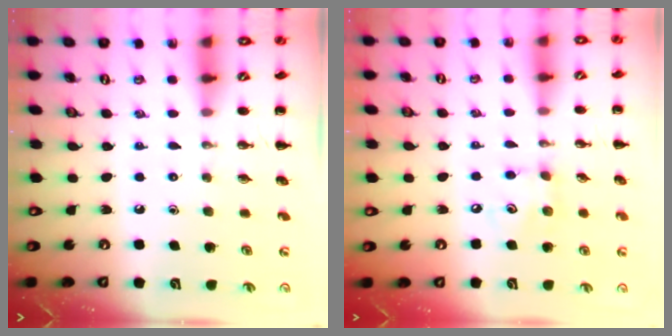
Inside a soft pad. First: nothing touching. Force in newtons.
{"total": 5.2, "press": 5.2, "slide": 0.8}